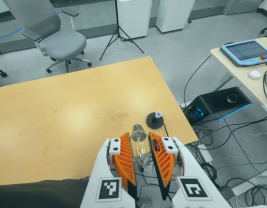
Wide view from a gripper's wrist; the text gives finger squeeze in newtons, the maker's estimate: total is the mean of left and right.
{"total": 10.4, "left": 11.4, "right": 9.5}